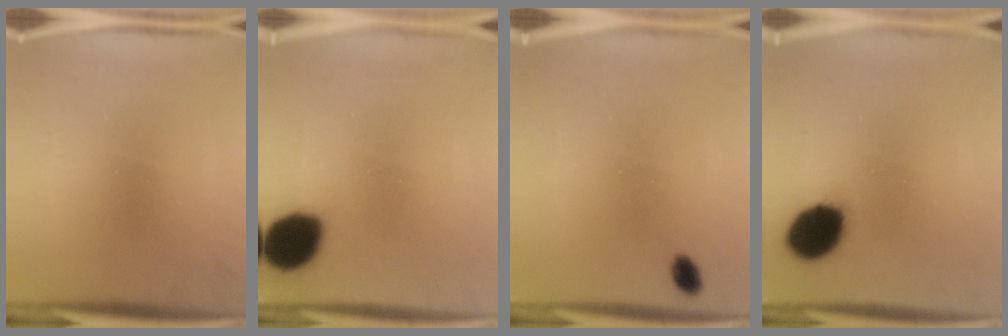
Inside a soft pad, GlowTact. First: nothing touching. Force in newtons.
{"total": 16.8}
{"total": 2.2}
{"total": 14.5}